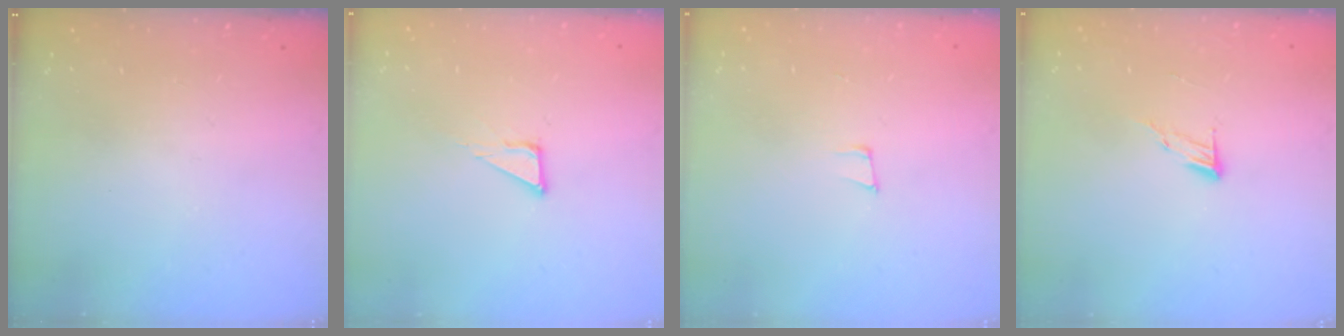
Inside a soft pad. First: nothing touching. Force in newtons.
{"total": 1.9, "press": 1.9, "slide": 0.1}
{"total": 5.9, "press": 5.2, "slide": 2.8}
{"total": 5.0, "press": 4.9, "slide": 0.5}